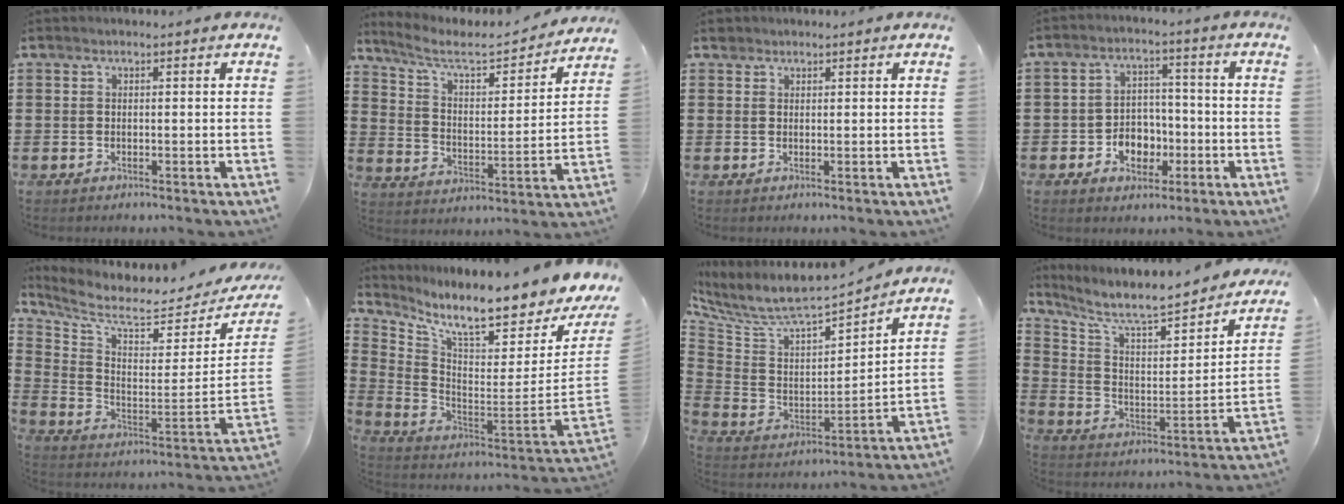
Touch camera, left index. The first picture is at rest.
{"total": 6.0, "force": [5.1, 1.4, 2.8], "torque": [-0.081, -0.033, 0.081]}
{"total": 1.0, "force": [0.8, 0.6, 0.1], "torque": [-0.005, 0.003, 0.016]}
{"total": 5.4, "force": [-2.1, 4.3, 2.5], "torque": [-0.035, 0.007, -0.042]}
{"total": 6.1, "force": [5.5, 0.4, 2.6], "torque": [-0.081, -0.058, 0.089]}
{"total": 8.8, "force": [6.7, -0.4, 5.7], "torque": [-0.123, -0.076, 0.103]}
{"total": 7.0, "force": [6.2, 1.9, 2.6], "torque": [-0.084, -0.056, 0.102]}
{"total": 7.5, "force": [6.5, 1.5, 3.5], "torque": [-0.093, -0.056, 0.105]}